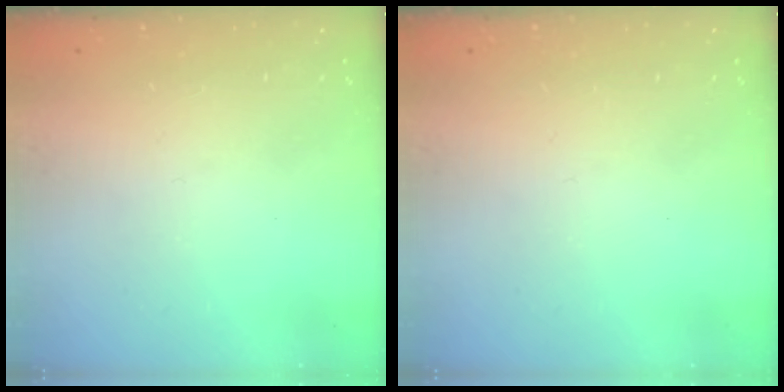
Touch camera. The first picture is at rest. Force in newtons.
{"total": 0.0}